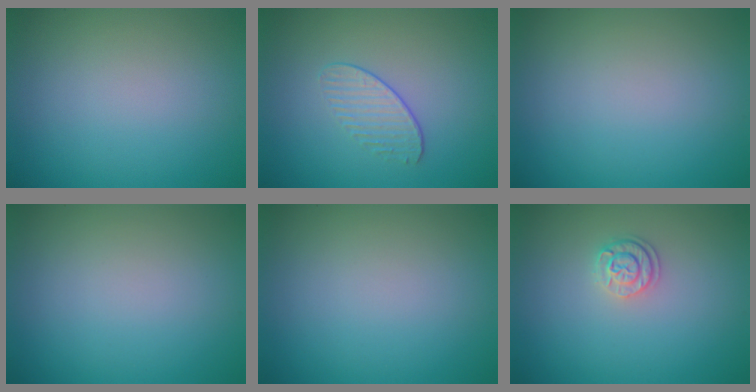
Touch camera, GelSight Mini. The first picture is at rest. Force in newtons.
{"total": 1.6, "press": 1.1, "slide": 1.2}
{"total": 0.0}
{"total": 0.0}
{"total": 0.0}
{"total": 1.9, "press": 1.7, "slide": 0.9}